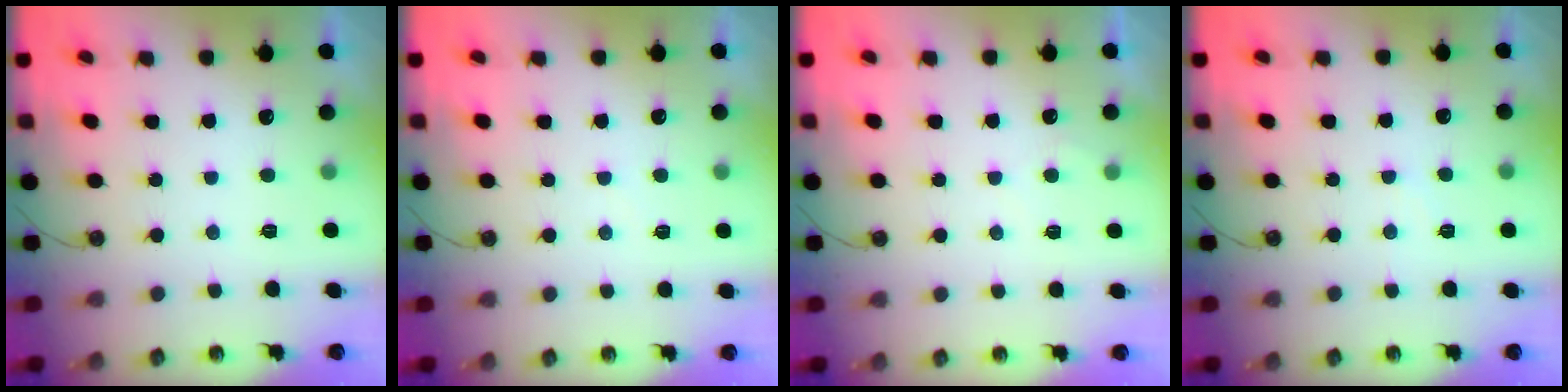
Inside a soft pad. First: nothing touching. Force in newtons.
{"total": 3.9, "press": 3.9, "slide": 0.5}
{"total": 2.2, "press": 2.2, "slide": 0.3}
{"total": 4.1, "press": 4.0, "slide": 0.7}